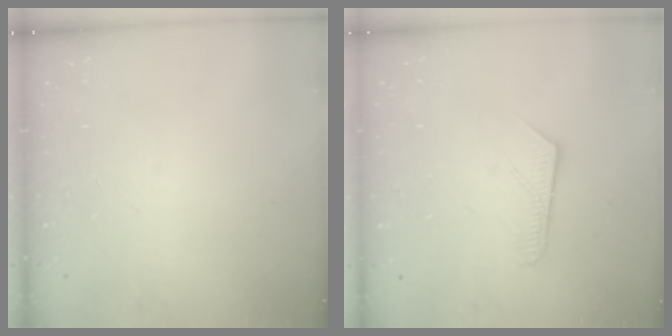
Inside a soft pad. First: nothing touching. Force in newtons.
{"total": 7.2, "press": 7.2, "slide": 0.9}